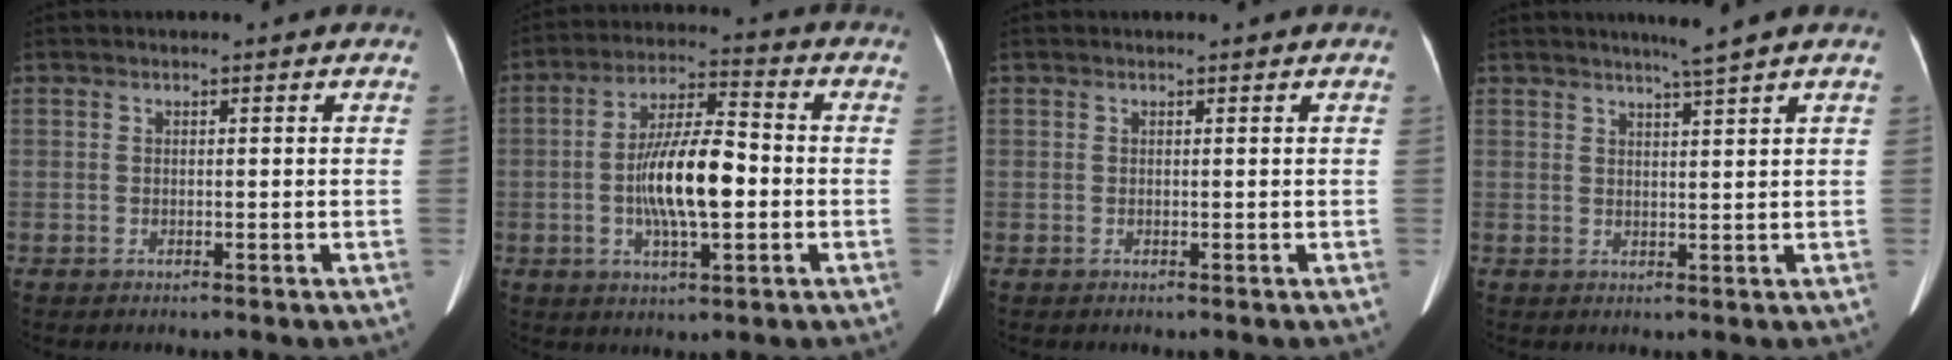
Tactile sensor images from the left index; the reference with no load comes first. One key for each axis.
{"total": 11.6, "fx": -1.8, "fy": 3.0, "fz": 11.1, "tx": -0.212, "ty": 0.008, "tz": -0.029}
{"total": 0.0}
{"total": 3.0, "fx": 2.3, "fy": -1.2, "fz": 1.4, "tx": -0.024, "ty": -0.009, "tz": 0.043}